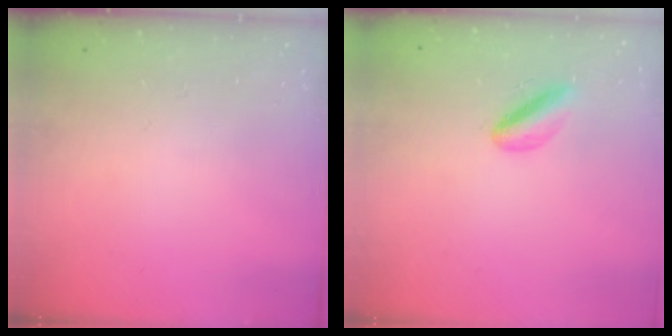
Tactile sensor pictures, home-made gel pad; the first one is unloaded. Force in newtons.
{"total": 4.4, "press": 4.0, "slide": 1.9}